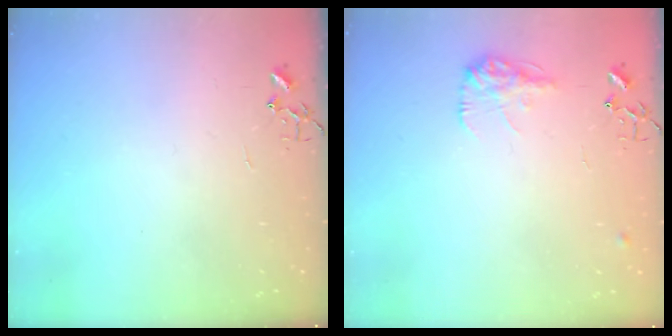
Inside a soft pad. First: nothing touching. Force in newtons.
{"total": 10.5, "press": 10.5, "slide": 0.5}